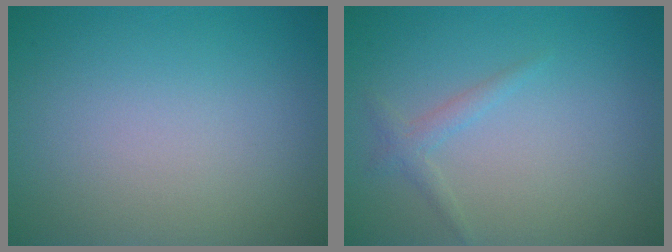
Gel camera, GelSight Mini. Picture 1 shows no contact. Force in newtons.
{"total": 1.2, "press": 1.2, "slide": 0.1}